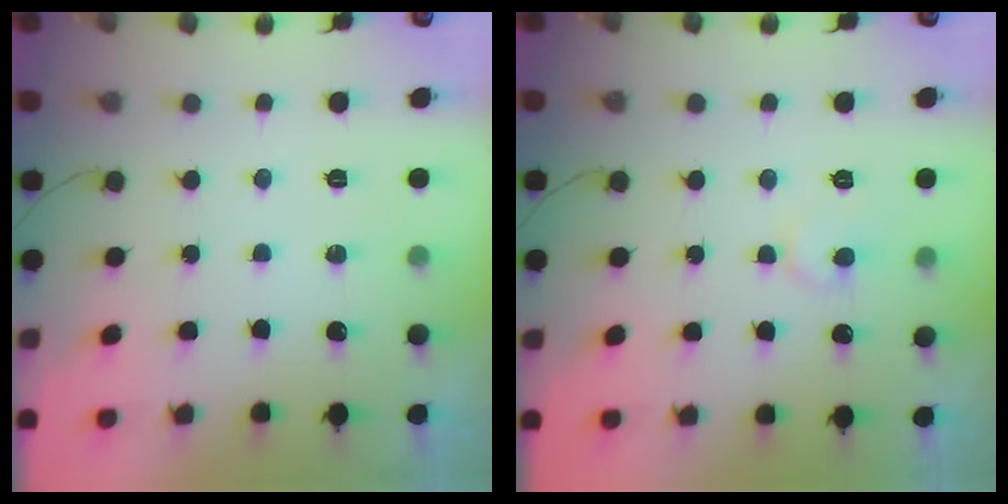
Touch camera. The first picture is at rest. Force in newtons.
{"total": 6.1, "press": 6.1, "slide": 0.4}